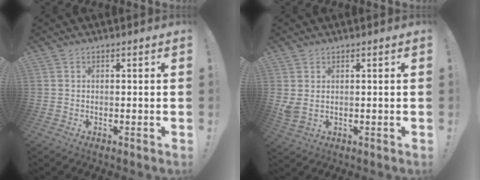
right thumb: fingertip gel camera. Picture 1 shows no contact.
{"total": 3.0, "force": [1.2, 1.5, 2.3], "torque": [-0.030, -0.009, 0.023]}